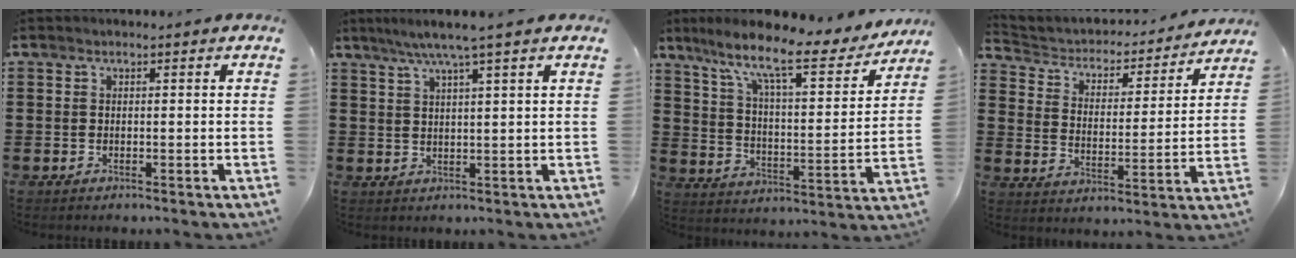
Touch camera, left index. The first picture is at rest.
{"total": 4.4, "force": [3.2, -0.7, 2.9], "torque": [-0.065, -0.004, 0.054]}
{"total": 12.2, "force": [9.0, 2.3, 7.8], "torque": [-0.166, -0.053, 0.146]}
{"total": 3.0, "force": [2.7, 1.2, 0.5], "torque": [-0.032, -0.023, 0.036]}